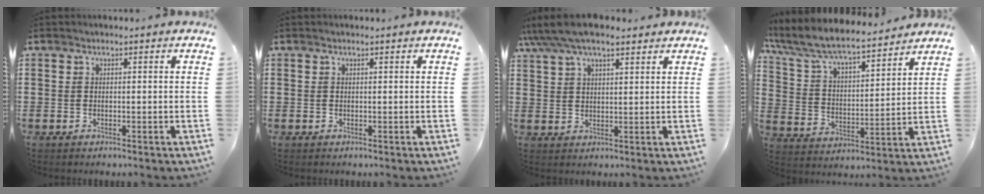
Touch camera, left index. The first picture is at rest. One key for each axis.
{"total": 0.0}
{"total": 6.5, "fx": 5.2, "fy": 1.8, "fz": 3.4, "tx": -0.080, "ty": -0.004, "tz": 0.095}
{"total": 7.4, "fx": 6.8, "fy": 1.1, "fz": 2.8, "tx": -0.085, "ty": -0.043, "tz": 0.113}